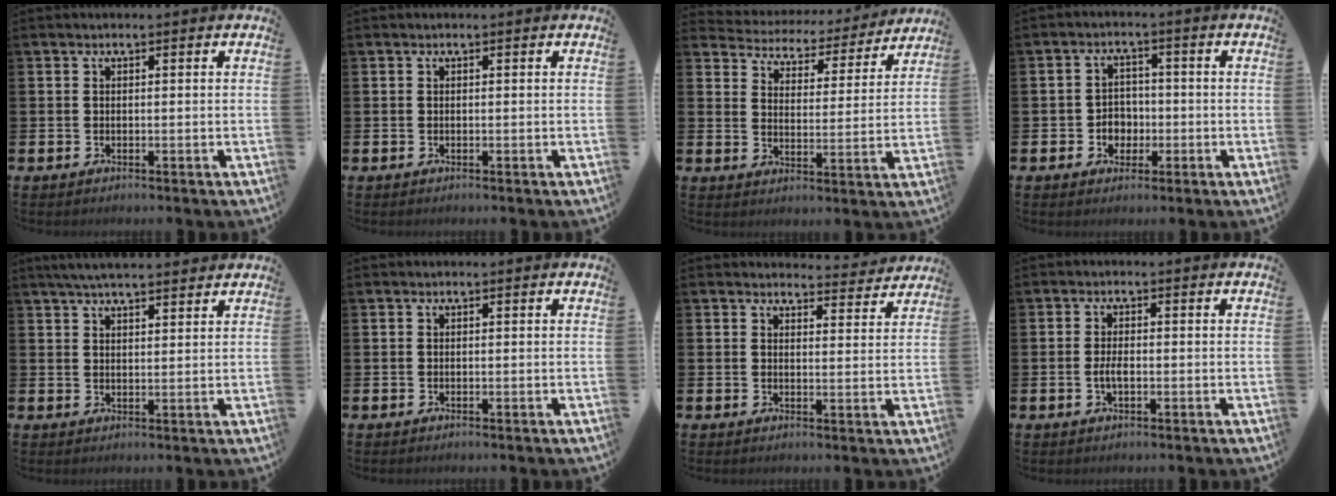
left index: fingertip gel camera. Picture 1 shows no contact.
{"total": 0.0}
{"total": 4.2, "force": [4.0, 1.5, 0.3], "torque": [-0.023, -0.041, 0.060]}
{"total": 3.3, "force": [-0.9, 3.0, 1.1], "torque": [-0.021, 0.001, -0.025]}
{"total": 4.5, "force": [4.2, 0.7, 1.6], "torque": [-0.039, -0.008, 0.076]}
{"total": 0.0}
{"total": 3.5, "force": [3.4, 0.5, 0.0], "torque": [0.009, -0.029, 0.057]}
{"total": 2.1, "force": [-0.5, 0.9, 1.8], "torque": [-0.032, 0.000, -0.009]}